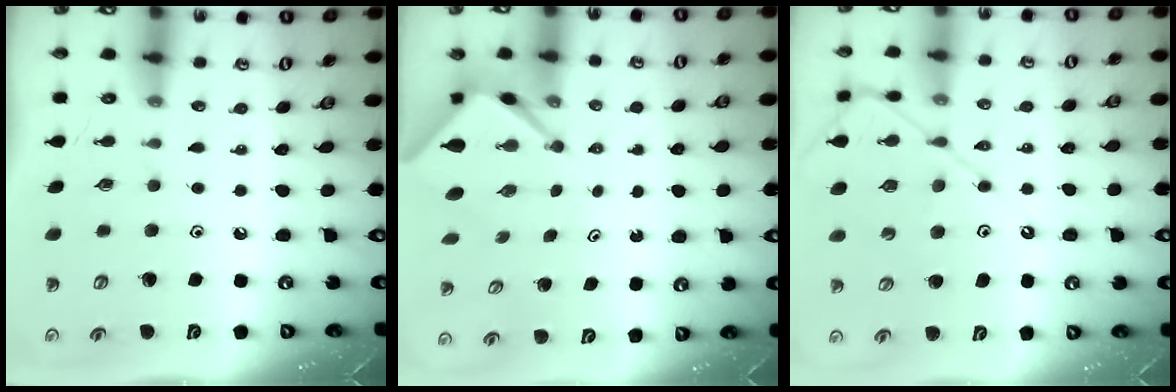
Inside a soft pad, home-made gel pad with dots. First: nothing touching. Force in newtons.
{"total": 4.3, "press": 4.3, "slide": 0.5}
{"total": 10.9, "press": 10.9, "slide": 1.2}